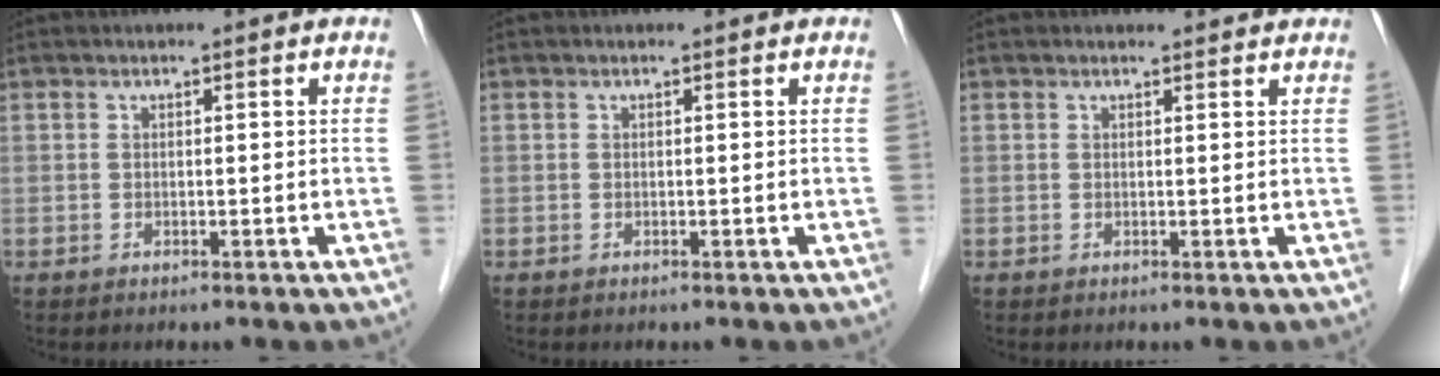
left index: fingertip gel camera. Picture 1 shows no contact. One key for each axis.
{"total": 0.0}
{"total": 2.6, "fx": 2.6, "fy": 0.3, "fz": 0.2, "tx": -0.011, "ty": 0.007, "tz": 0.028}